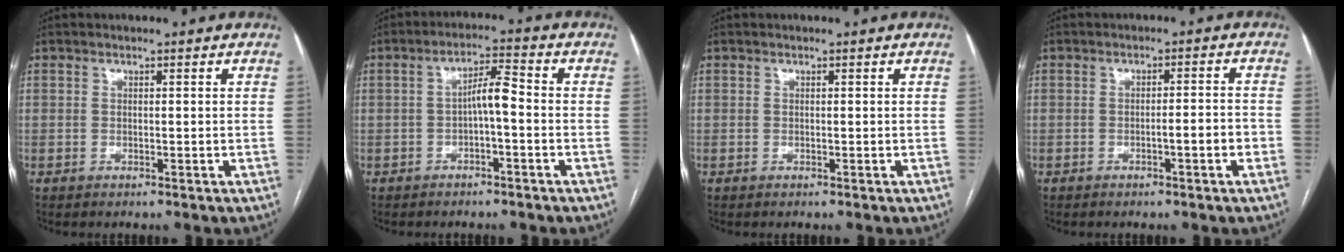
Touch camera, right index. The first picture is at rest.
{"total": 4.5, "force": [-0.8, 0.8, 4.3], "torque": [-0.073, 0.017, -0.013]}
{"total": 0.0}
{"total": 3.3, "force": [-1.3, 0.2, 3.0], "torque": [-0.041, 0.003, -0.020]}